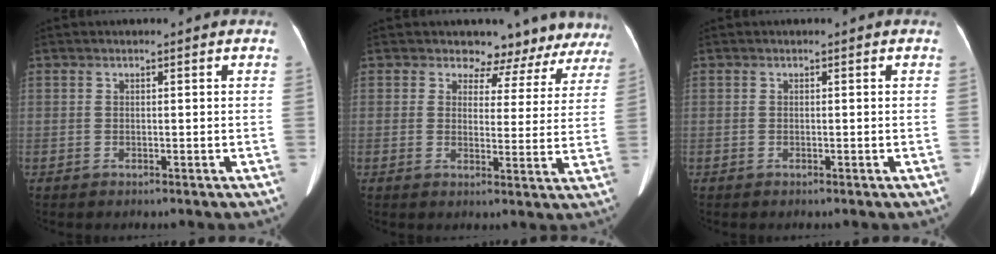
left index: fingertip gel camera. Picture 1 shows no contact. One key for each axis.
{"total": 11.4, "fx": 10.6, "fy": 4.2, "fz": -0.2, "tx": 0.044, "ty": -0.024, "tz": 0.085}
{"total": 0.0}